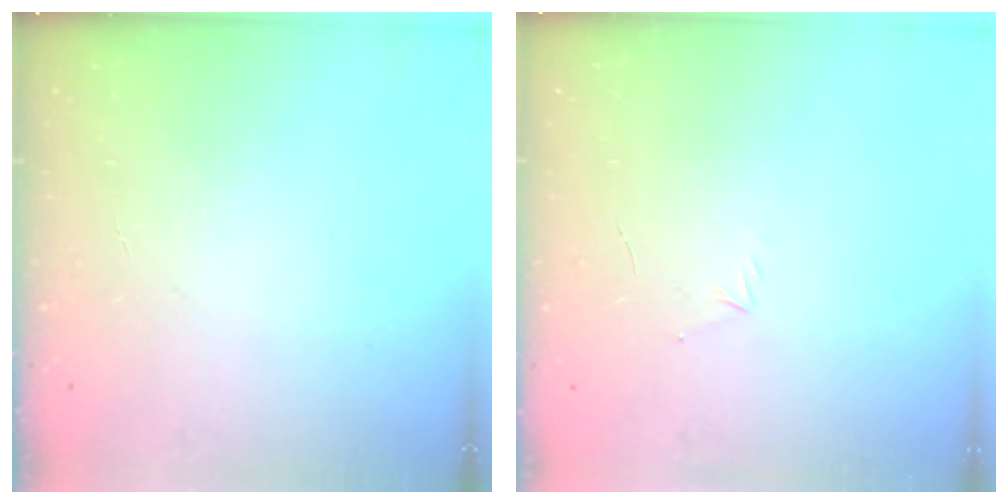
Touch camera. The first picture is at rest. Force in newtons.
{"total": 3.2, "press": 3.1, "slide": 0.8}